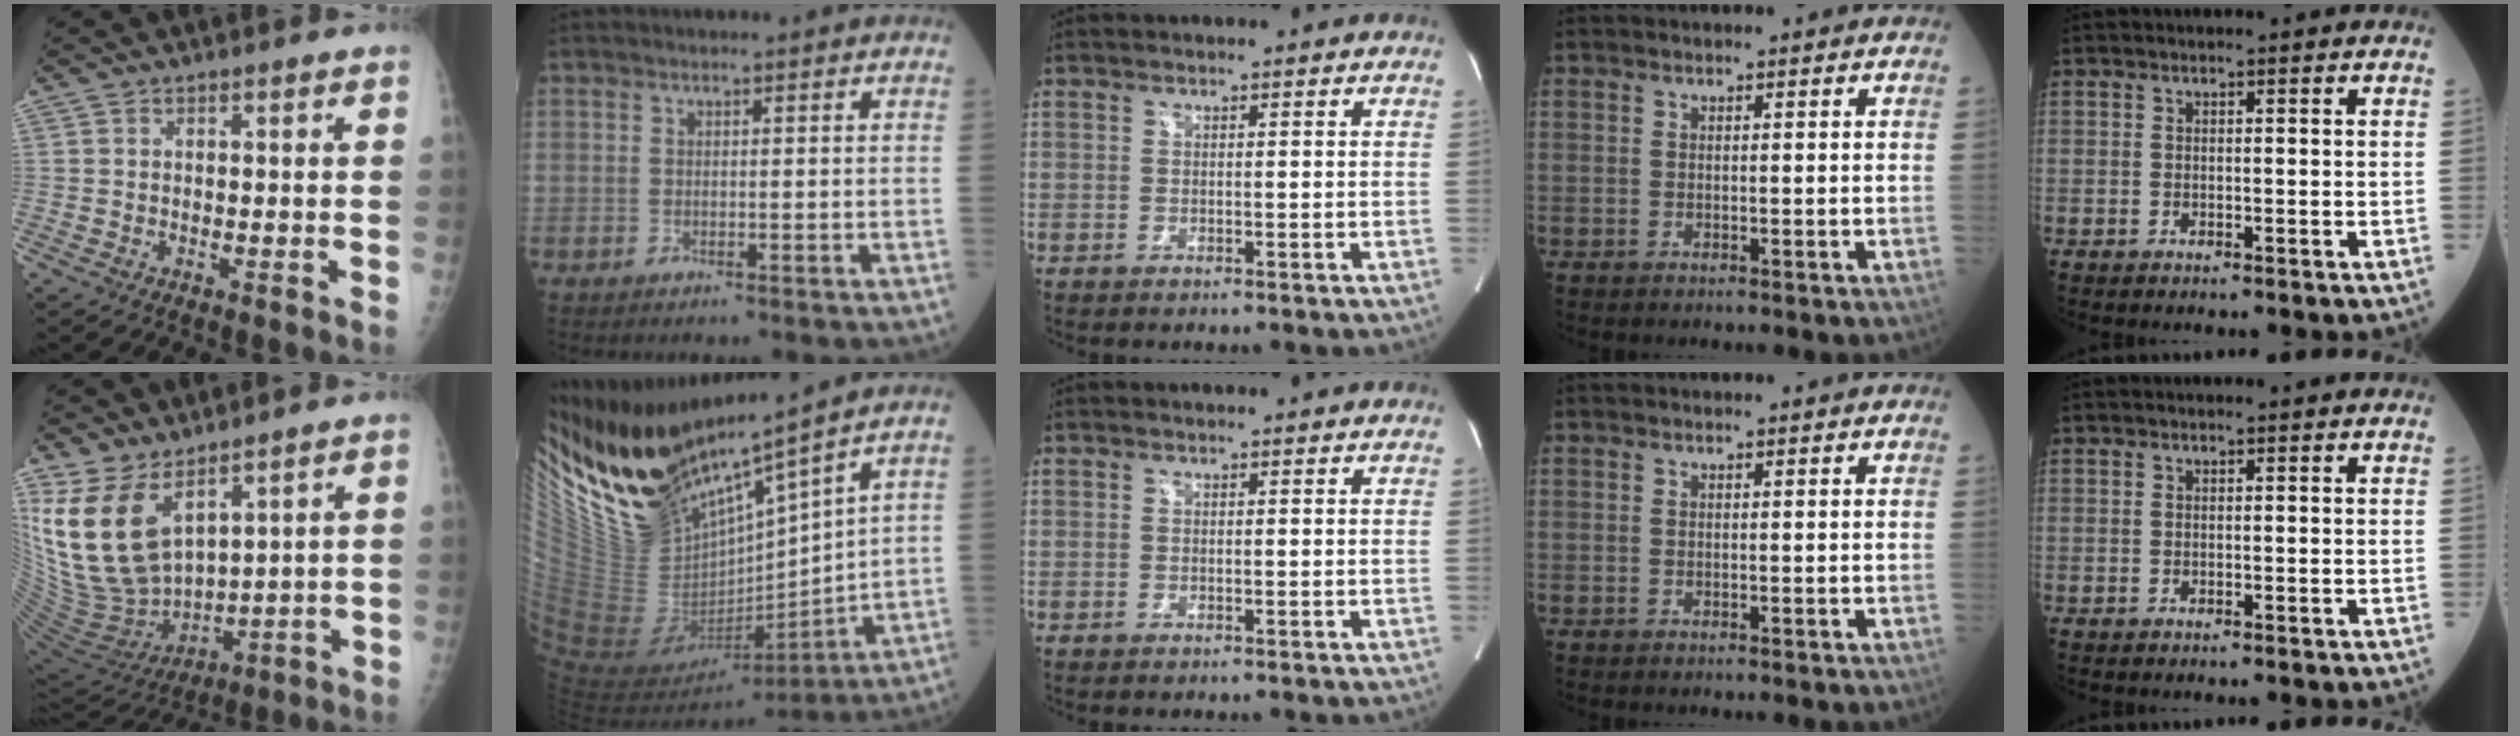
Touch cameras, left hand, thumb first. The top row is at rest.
{"thumb": {"total": 17.7, "force": [9.3, 9.4, 11.9], "torque": [-0.221, -0.060, 0.207]}, "index": {"total": 16.4, "force": [14.7, 1.7, 7.3], "torque": [-0.136, -0.036, 0.302]}}